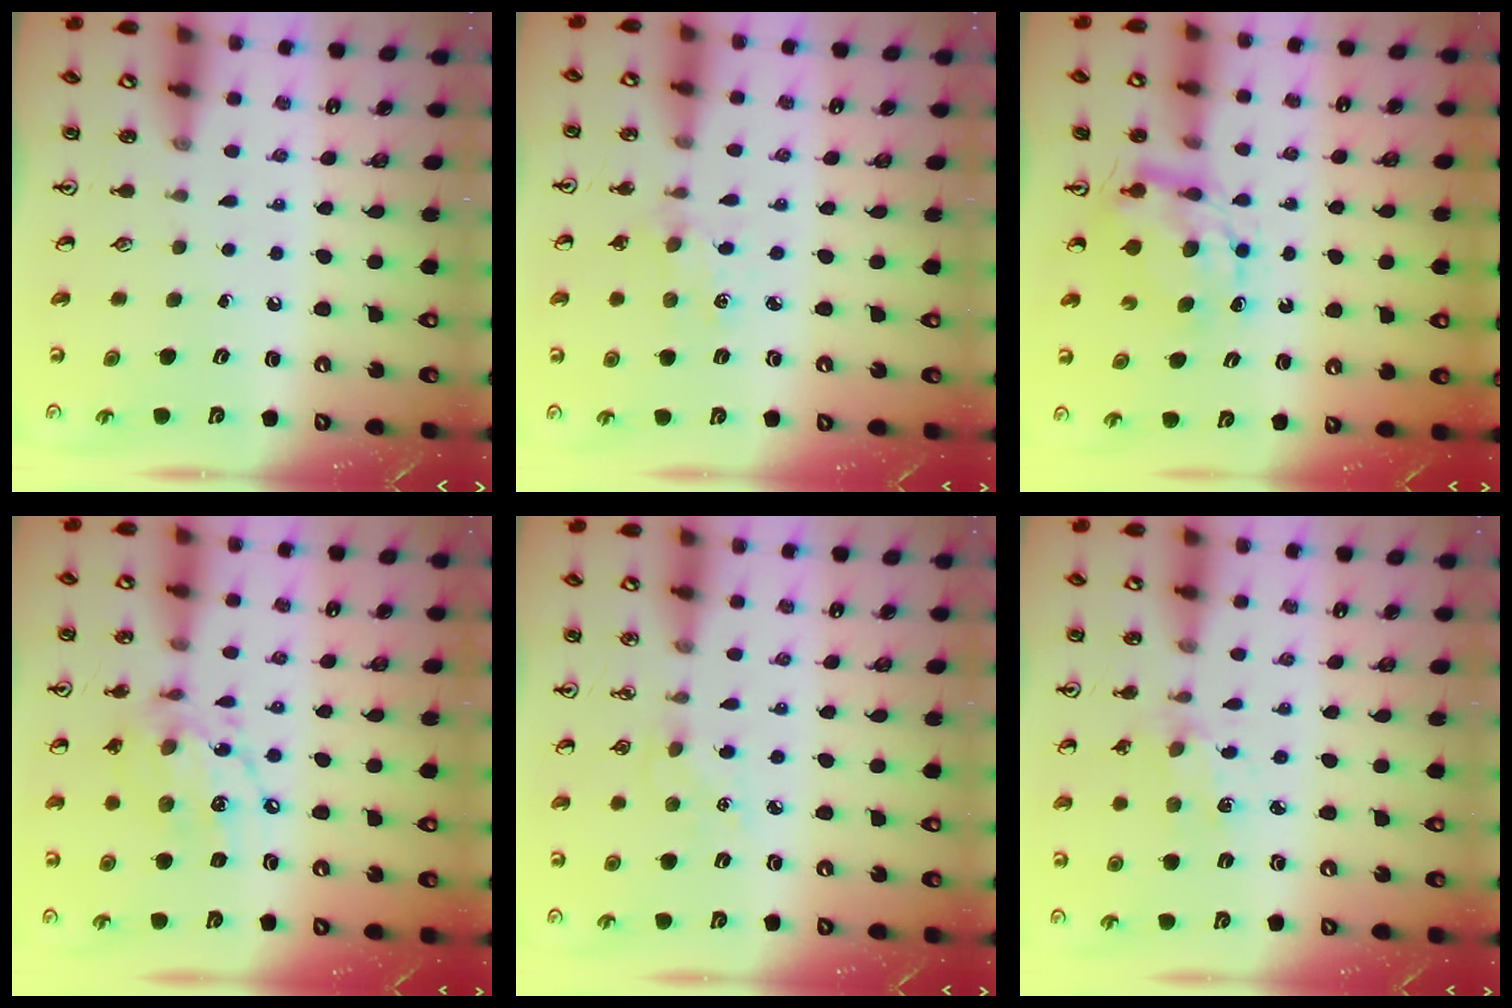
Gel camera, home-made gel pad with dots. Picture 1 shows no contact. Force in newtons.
{"total": 2.5, "press": 2.5, "slide": 0.5}
{"total": 7.3, "press": 7.3, "slide": 0.4}
{"total": 12.3, "press": 12.2, "slide": 0.7}
{"total": 5.7, "press": 5.7, "slide": 0.7}
{"total": 2.7, "press": 2.6, "slide": 0.4}